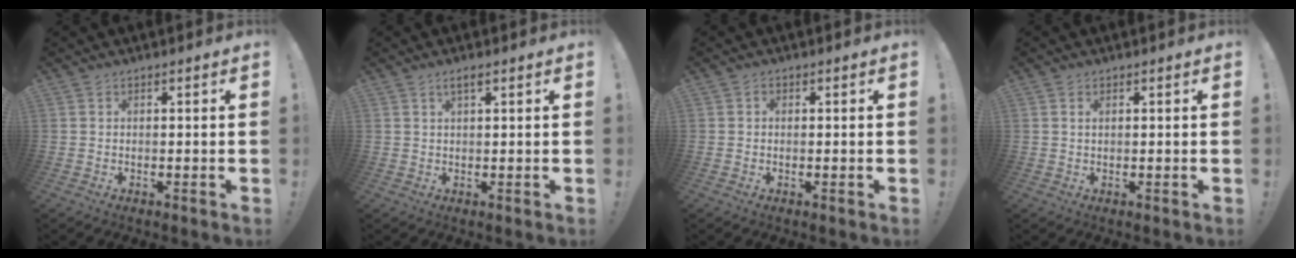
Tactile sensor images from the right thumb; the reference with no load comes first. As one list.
[{"total": 3.9, "force": [1.9, 1.2, 3.2], "torque": [-0.061, 0.000, 0.032]}, {"total": 0.7, "force": [-0.3, 0.5, 0.4], "torque": [-0.016, 0.006, -0.004]}, {"total": 0.8, "force": [0.4, 0.7, 0.3], "torque": [-0.002, -0.001, 0.006]}]